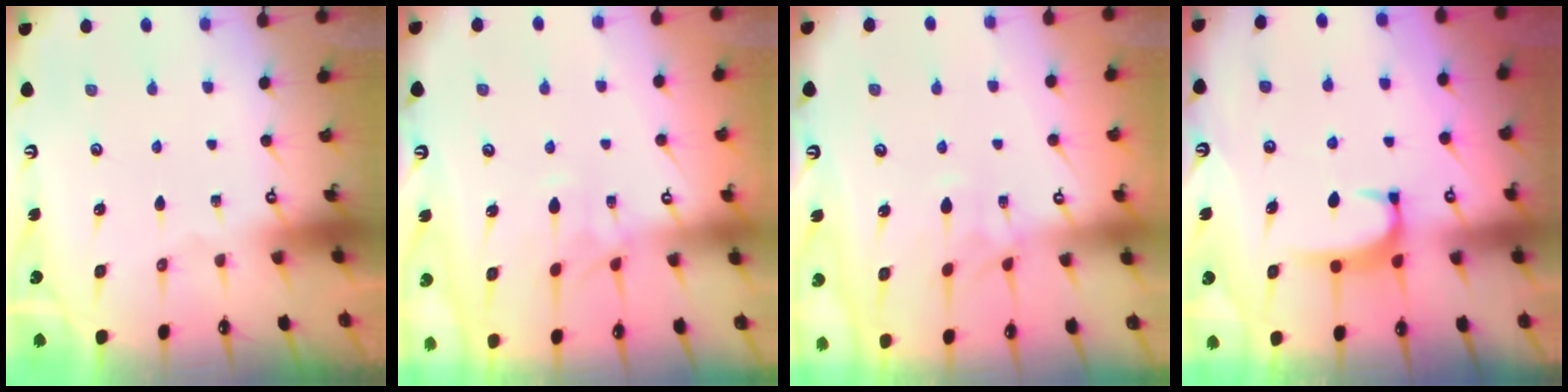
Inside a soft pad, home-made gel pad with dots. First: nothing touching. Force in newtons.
{"total": 1.3, "press": 1.0, "slide": 0.8}
{"total": 1.3, "press": 1.0, "slide": 0.8}
{"total": 1.7, "press": 1.6, "slide": 0.5}